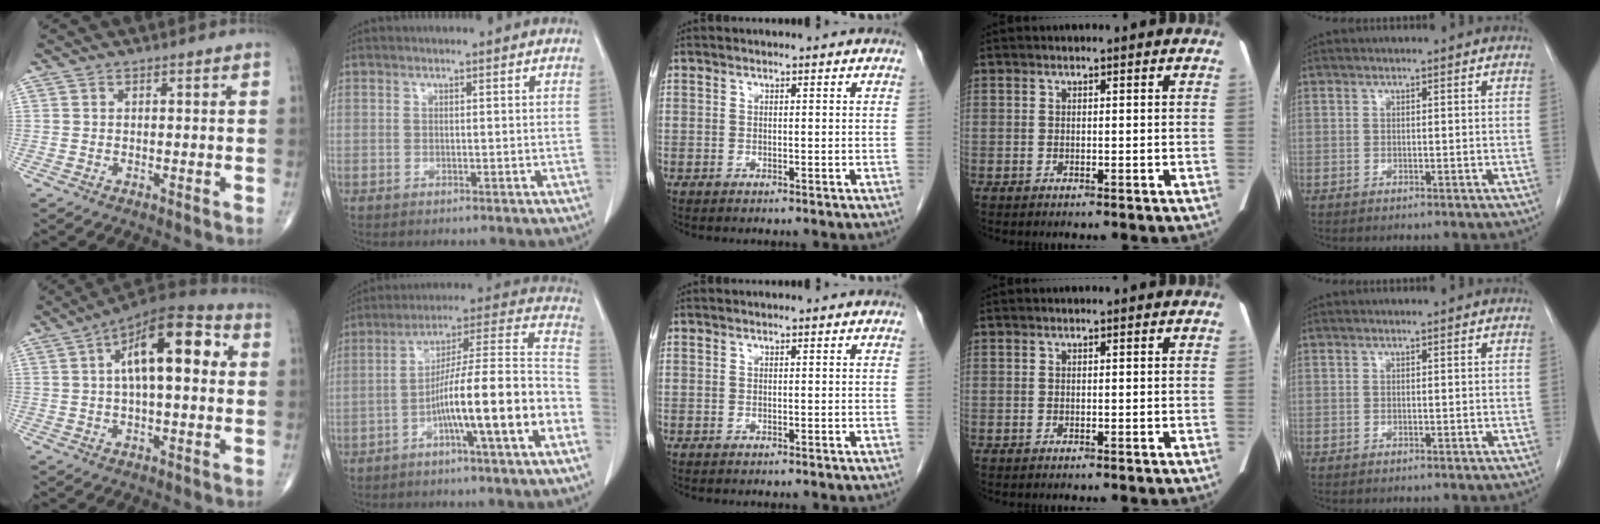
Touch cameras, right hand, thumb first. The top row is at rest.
{"thumb": {"total": 16.8, "force": [3.5, 7.0, 14.8], "torque": [-0.215, 0.030, 0.044]}, "index": {"total": 17.0, "force": [-6.2, 0.0, 15.8], "torque": [-0.238, 0.020, -0.103]}}